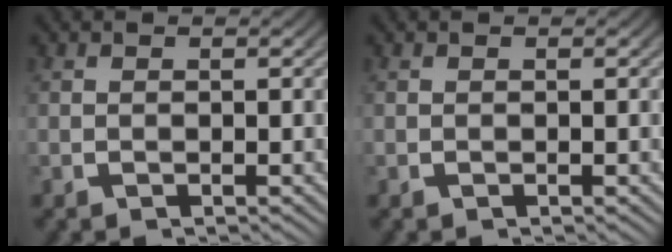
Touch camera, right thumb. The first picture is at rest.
{"total": 0.0}